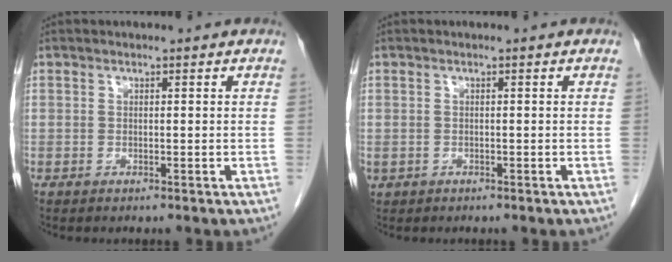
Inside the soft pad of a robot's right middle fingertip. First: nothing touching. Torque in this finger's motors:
{"motor_torque": [0.94, -0.75, 0.79, 0.16]}